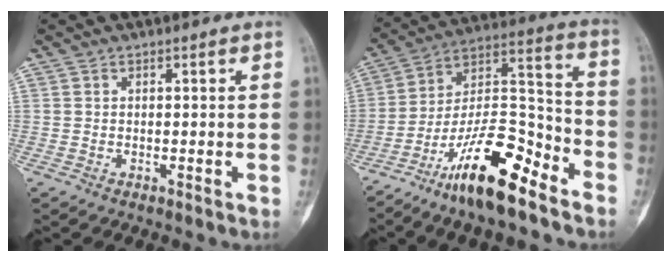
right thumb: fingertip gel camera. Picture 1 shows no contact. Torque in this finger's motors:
{"motor_torque": [0.45, 0.33, 1.57, -1.21, 0.11]}